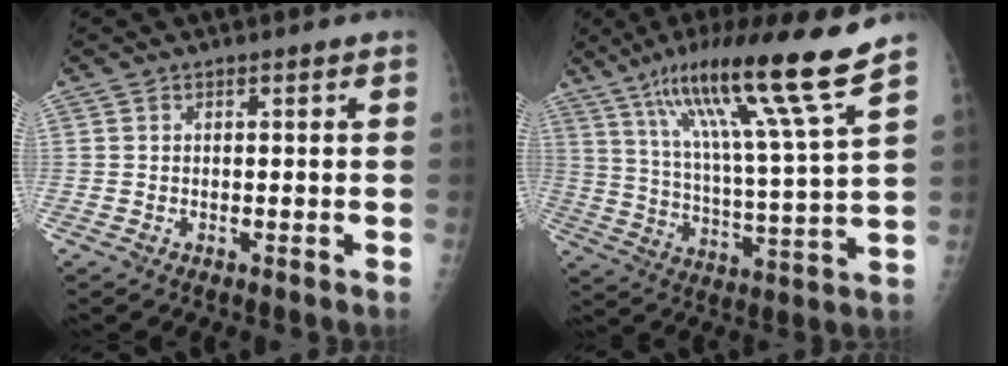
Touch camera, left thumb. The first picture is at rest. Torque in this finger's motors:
{"motor_torque": [0.71, 0.10, 1.59, -1.17, 0.46]}